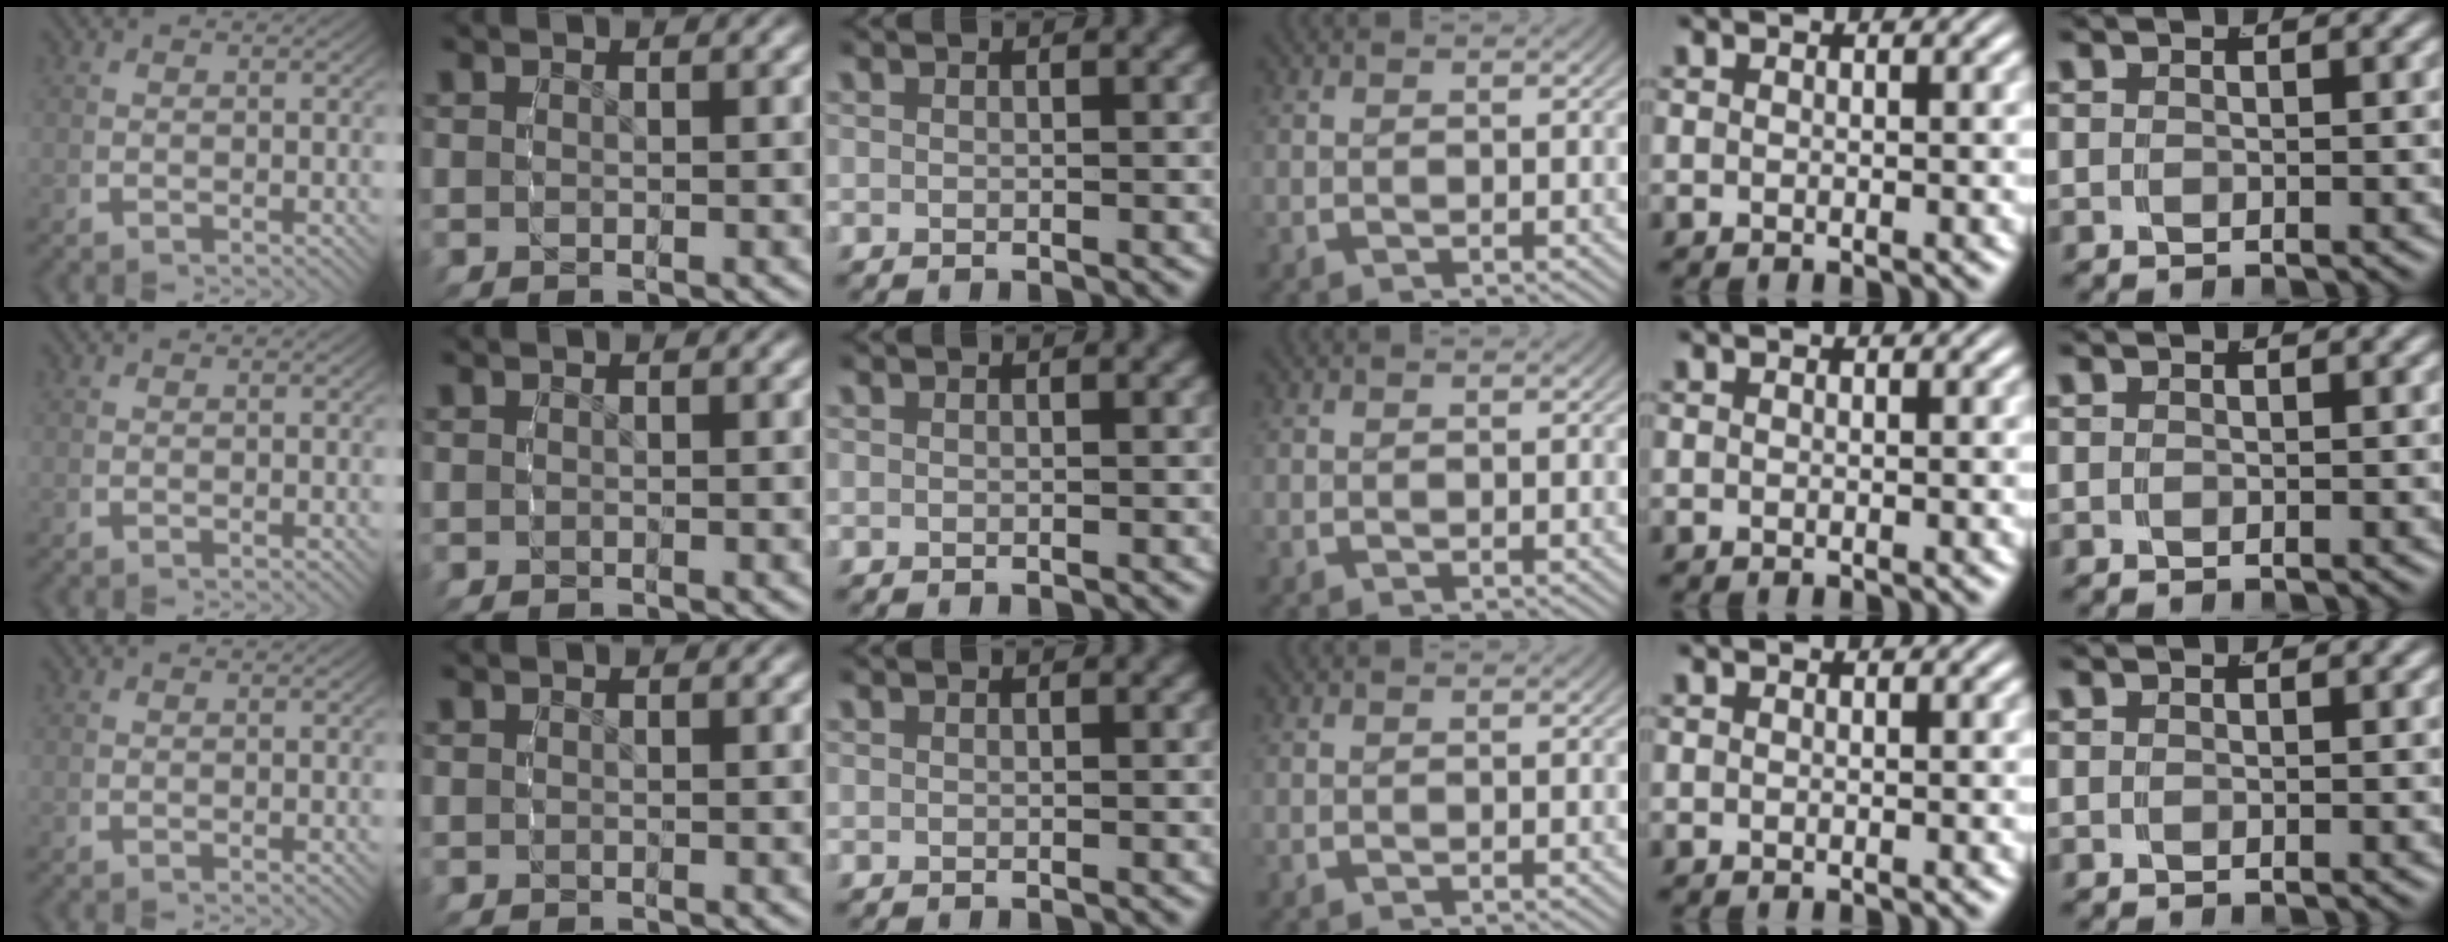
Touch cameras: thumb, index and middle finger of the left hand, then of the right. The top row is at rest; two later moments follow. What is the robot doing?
{"motion": "grasp_and_lifting", "object": "small bumper sticker"}